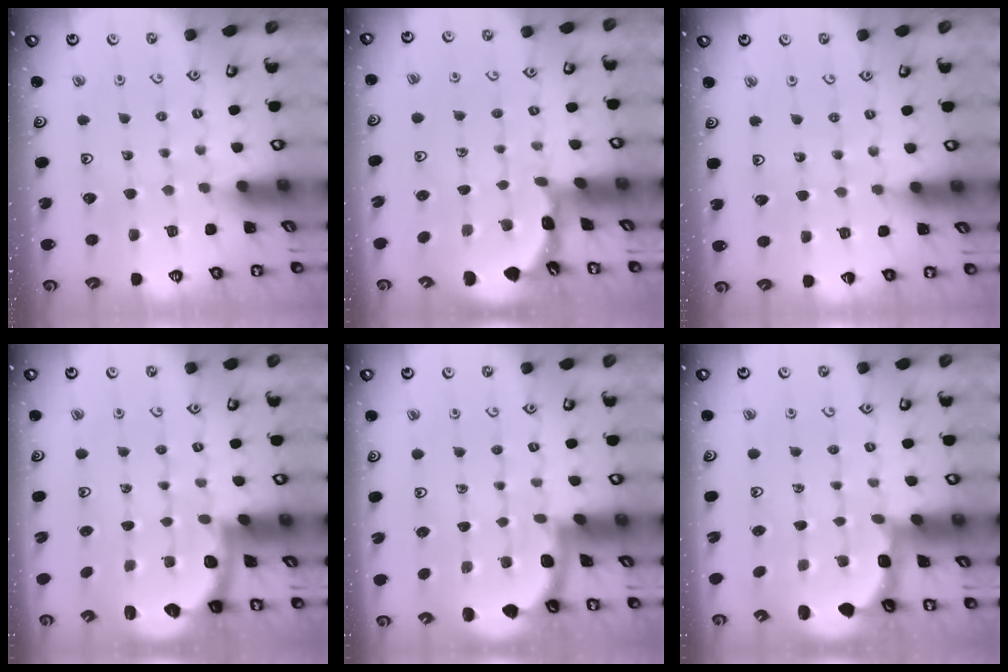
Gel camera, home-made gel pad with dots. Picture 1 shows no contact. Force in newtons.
{"total": 1.8, "press": 1.8, "slide": 0.1}
{"total": 4.2, "press": 4.2, "slide": 0.5}
{"total": 2.6, "press": 1.9, "slide": 1.7}
{"total": 1.9, "press": 1.9, "slide": 0.0}
{"total": 3.0, "press": 2.0, "slide": 2.2}